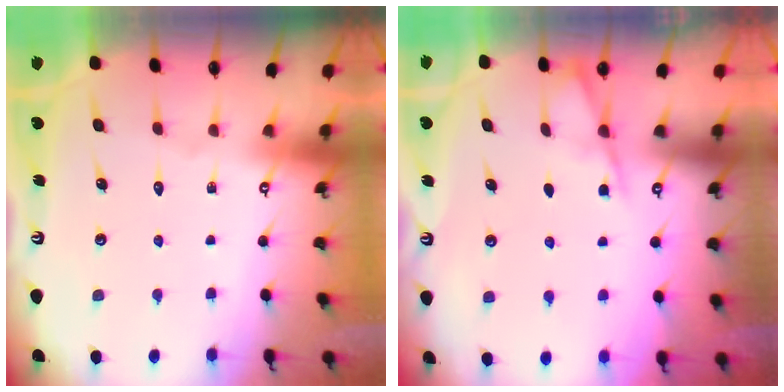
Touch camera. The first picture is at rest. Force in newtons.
{"total": 2.2, "press": 2.1, "slide": 0.4}